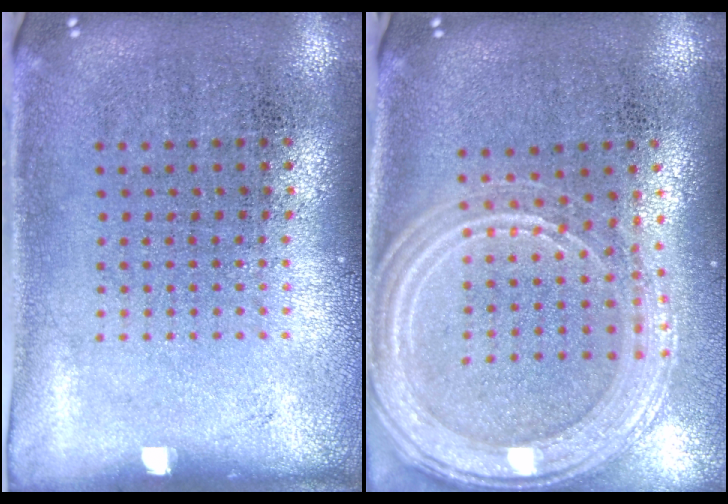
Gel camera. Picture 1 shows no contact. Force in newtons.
{"total": 2.1, "press": 1.9, "slide": 0.9}